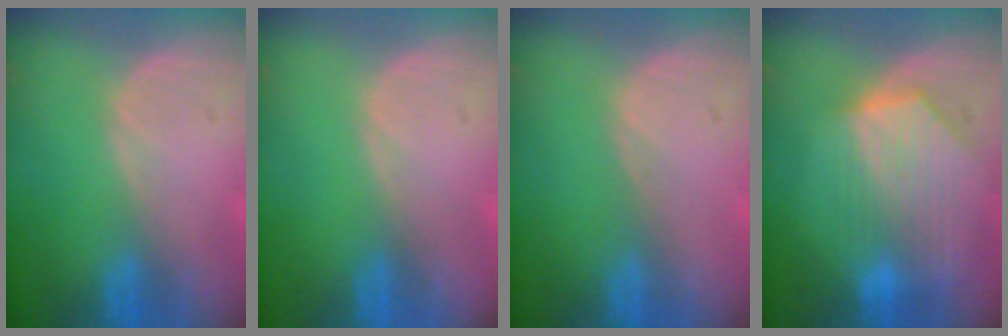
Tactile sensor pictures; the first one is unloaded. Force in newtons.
{"total": 0.0}
{"total": 0.0}
{"total": 9.3, "press": 8.2, "slide": 4.3}